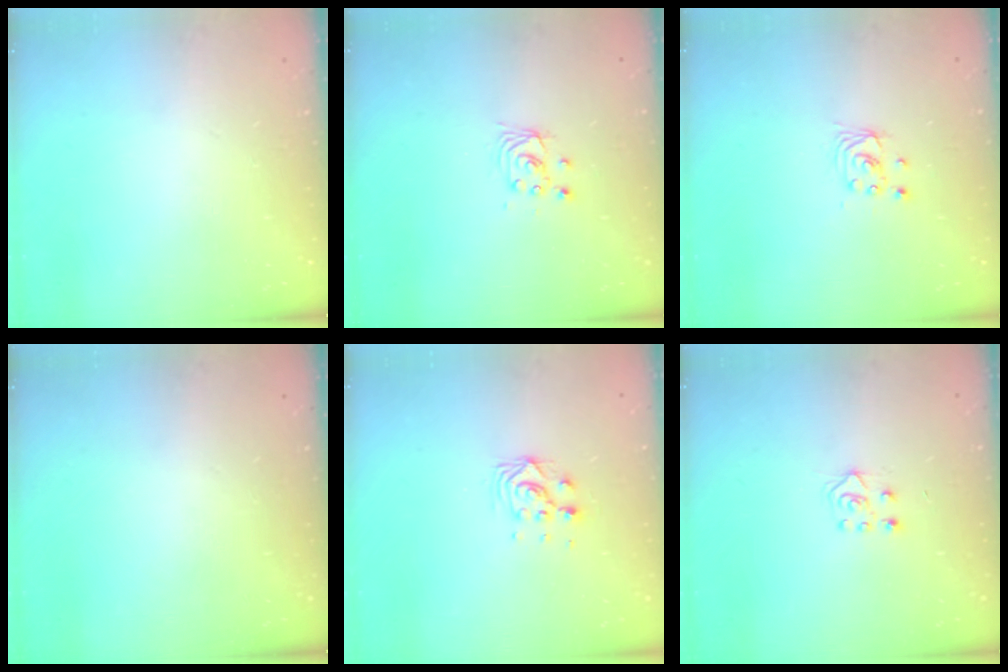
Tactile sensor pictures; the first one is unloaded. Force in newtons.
{"total": 2.7, "press": 2.7, "slide": 0.2}
{"total": 2.4, "press": 2.4, "slide": 0.2}
{"total": 0.0}
{"total": 6.6, "press": 6.6, "slide": 0.4}
{"total": 6.1, "press": 6.1, "slide": 0.5}